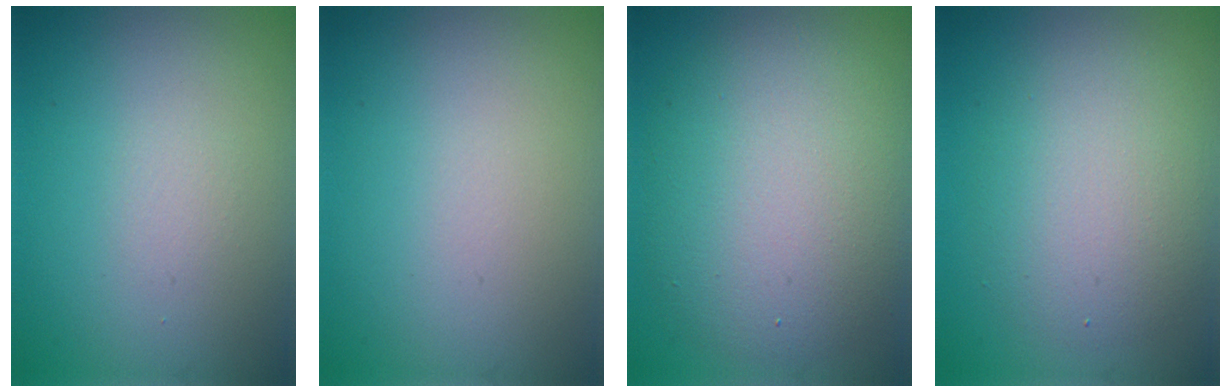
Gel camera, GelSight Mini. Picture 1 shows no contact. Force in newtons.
{"total": 0.0}
{"total": 8.8, "press": 8.8, "slide": 0.7}
{"total": 4.5, "press": 4.5, "slide": 0.3}